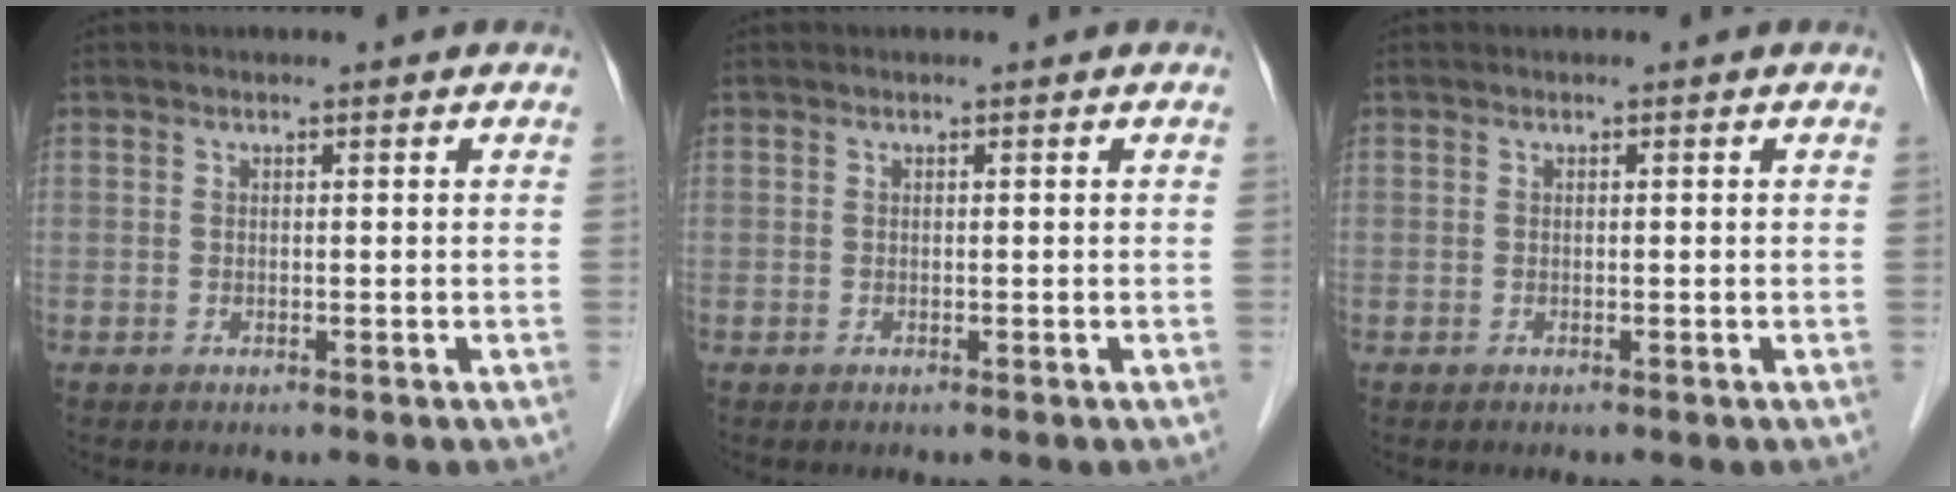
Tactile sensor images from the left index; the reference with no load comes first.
{"total": 0.0}
{"total": 0.0}